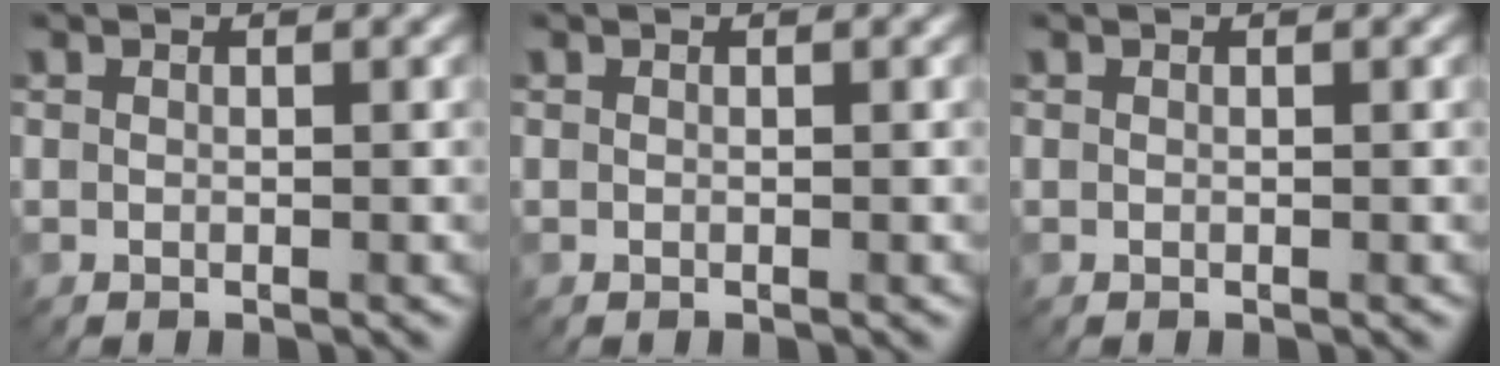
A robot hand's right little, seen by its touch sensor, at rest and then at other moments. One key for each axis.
{"total": 0.0}
{"total": 0.0}